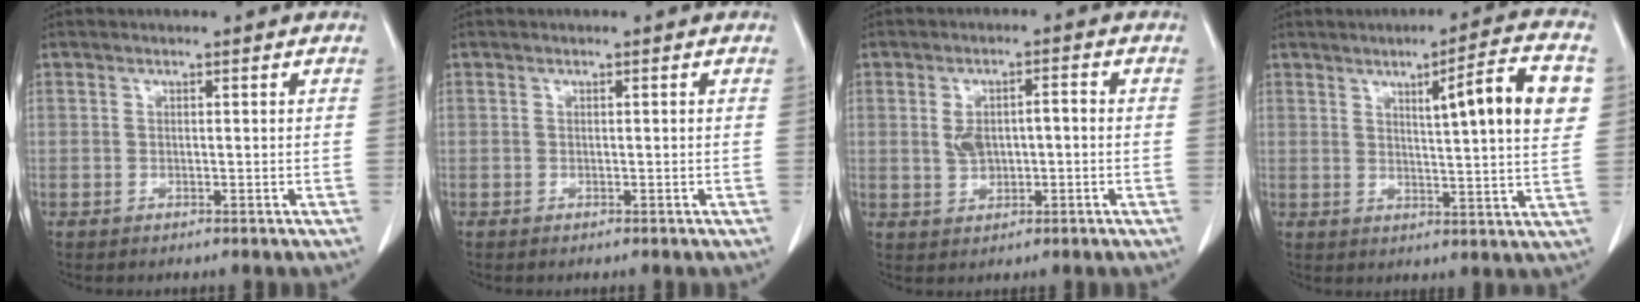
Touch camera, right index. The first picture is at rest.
{"total": 0.0}
{"total": 4.6, "force": [0.1, 2.4, 3.9], "torque": [-0.072, 0.017, 0.013]}
{"total": 11.7, "force": [3.5, 0.1, 11.1], "torque": [-0.158, 0.008, 0.046]}